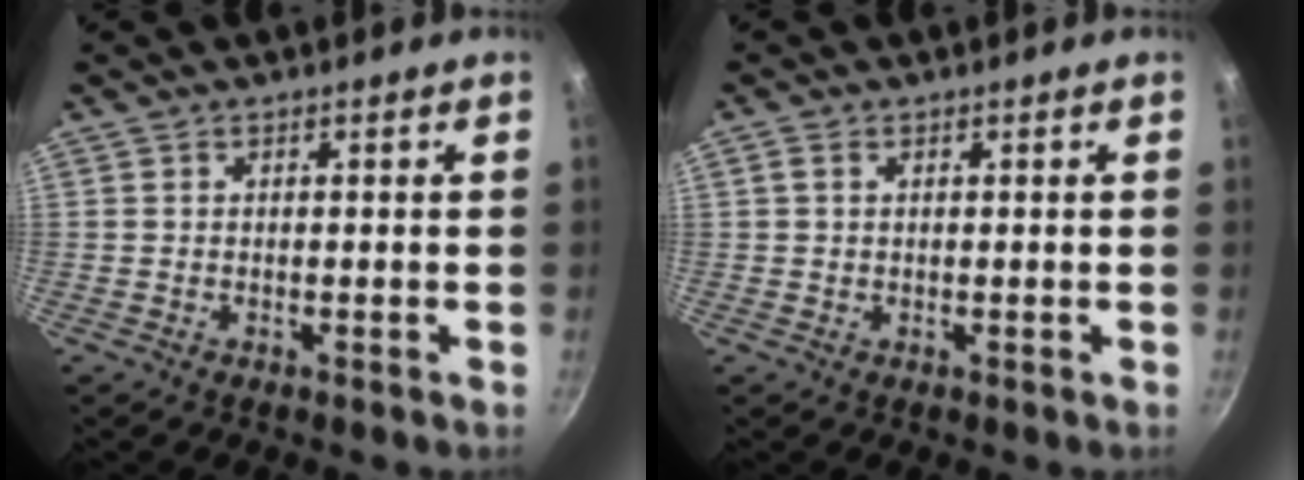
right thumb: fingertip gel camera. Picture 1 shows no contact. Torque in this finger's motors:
{"motor_torque": [-0.48, 0.22, -0.16, 0.56, 0.10]}